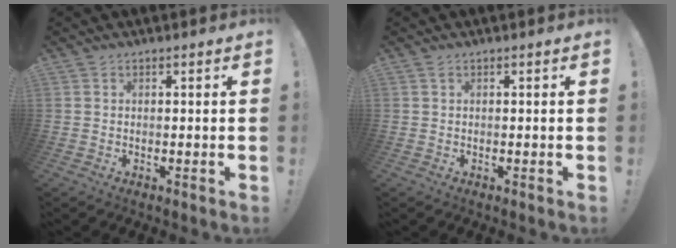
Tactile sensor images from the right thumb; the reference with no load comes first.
{"total": 0.7, "force": [0.3, 0.1, 0.6], "torque": [-0.012, 0.001, 0.005]}